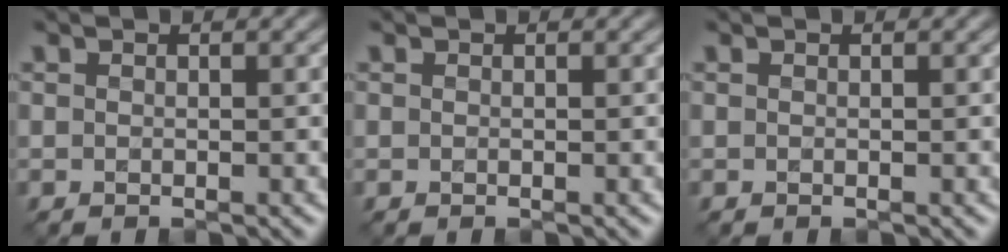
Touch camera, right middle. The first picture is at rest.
{"total": 0.0}
{"total": 0.0}